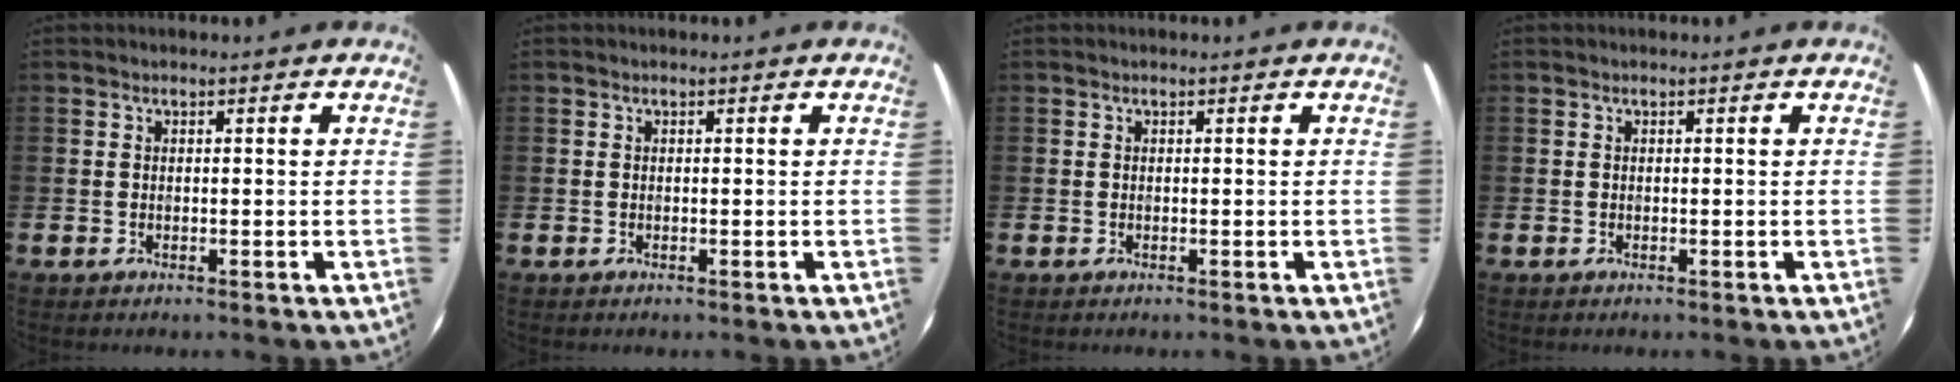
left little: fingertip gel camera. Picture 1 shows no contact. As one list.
[{"total": 0.0}, {"total": 0.0}, {"total": 0.0}]